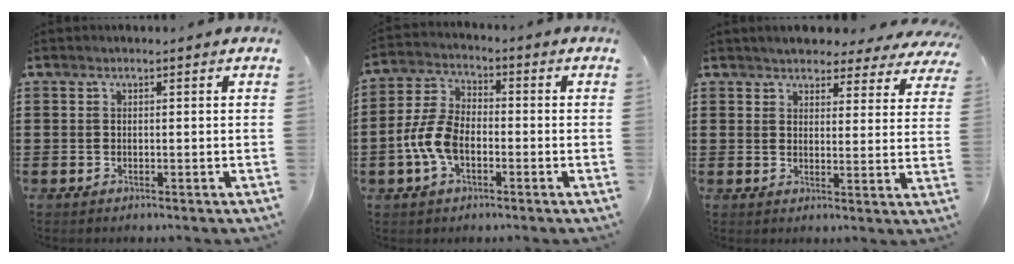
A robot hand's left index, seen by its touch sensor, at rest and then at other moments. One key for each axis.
{"total": 7.0, "fx": -2.3, "fy": 4.1, "fz": 5.2, "tx": -0.138, "ty": -0.001, "tz": -0.053}
{"total": 3.9, "fx": 3.8, "fy": 0.6, "fz": 0.2, "tx": -0.014, "ty": -0.019, "tz": 0.065}